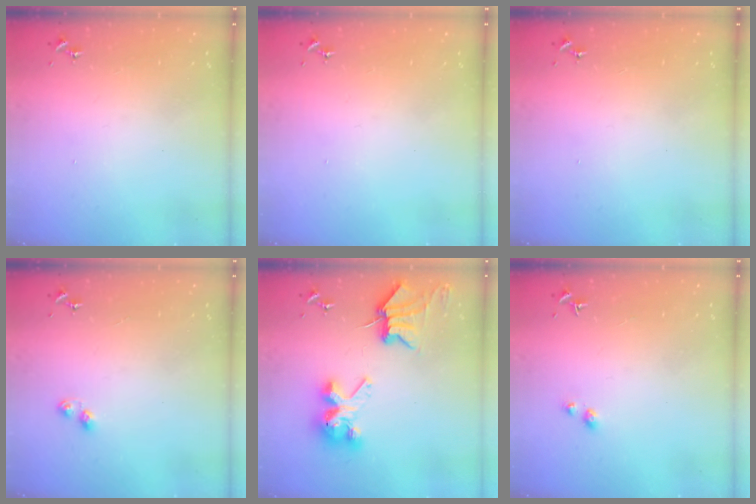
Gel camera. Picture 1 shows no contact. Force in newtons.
{"total": 0.0}
{"total": 0.0}
{"total": 3.1, "press": 3.1, "slide": 0.3}
{"total": 9.8, "press": 9.8, "slide": 1.0}
{"total": 2.8, "press": 2.8, "slide": 0.3}